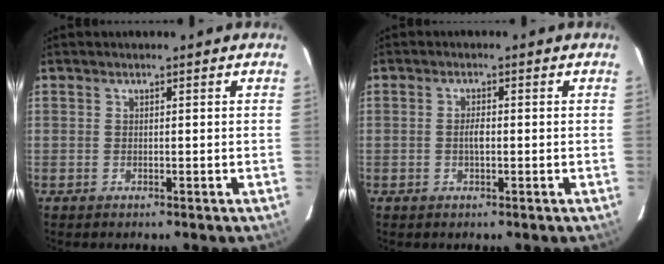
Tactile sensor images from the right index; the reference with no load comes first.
{"total": 1.8, "force": [-0.3, 0.7, 1.7], "torque": [-0.031, 0.003, -0.006]}